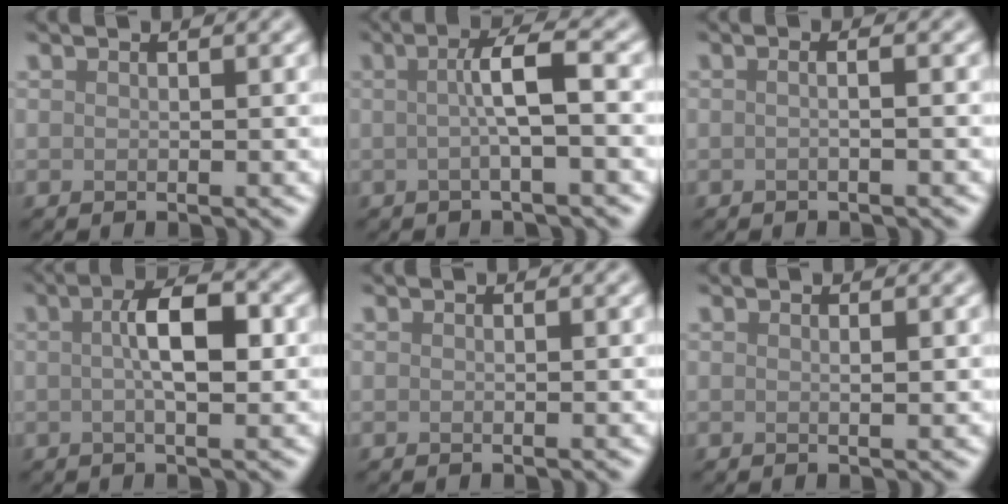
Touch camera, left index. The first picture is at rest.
{"total": 3.7, "force": [0.0, 0.6, 3.7], "torque": [-0.061, 0.004, -0.004]}
{"total": 2.0, "force": [0.2, 0.9, 1.7], "torque": [-0.002, -0.002, -0.020]}
{"total": 4.6, "force": [0.4, 1.3, 4.4], "torque": [-0.073, 0.006, 0.001]}
{"total": 0.0}
{"total": 0.7, "force": [0.2, 0.2, 0.6], "torque": [-0.004, 0.002, 0.001]}